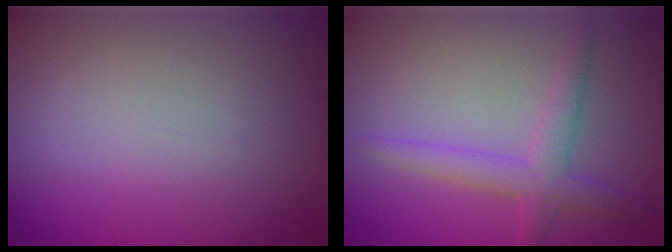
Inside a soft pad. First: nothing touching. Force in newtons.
{"total": 2.9, "press": 2.9, "slide": 0.1}